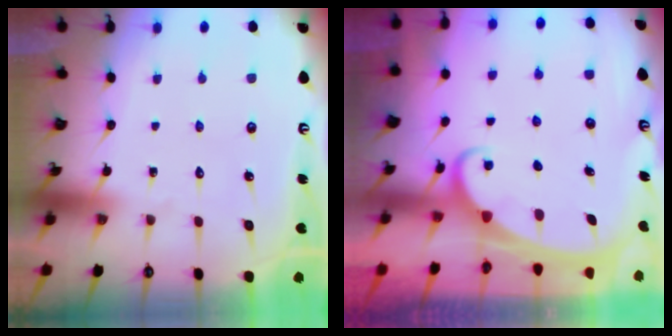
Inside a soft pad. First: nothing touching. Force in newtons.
{"total": 2.1, "press": 2.1, "slide": 0.2}